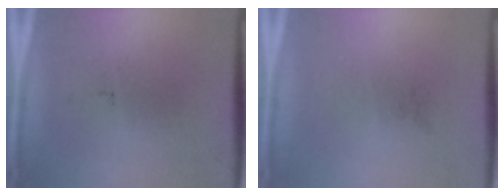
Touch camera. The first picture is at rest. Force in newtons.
{"total": 0.0}